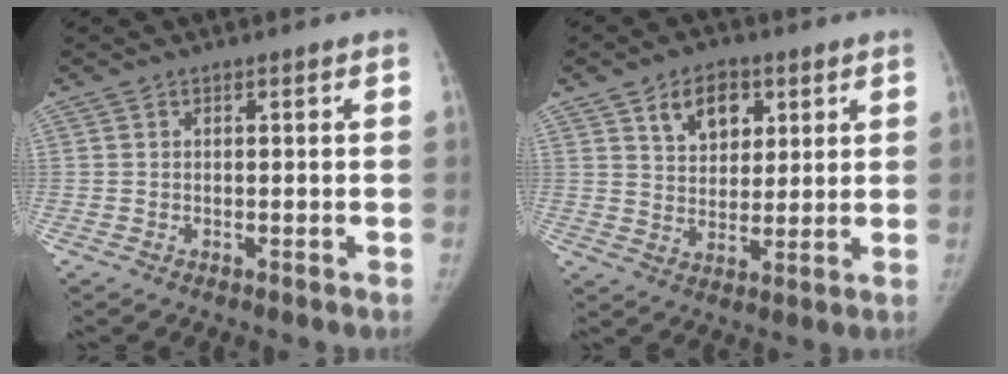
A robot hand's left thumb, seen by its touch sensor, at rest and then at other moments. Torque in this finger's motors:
{"motor_torque": [0.40, 0.37, 0.00, -0.05, 0.10]}